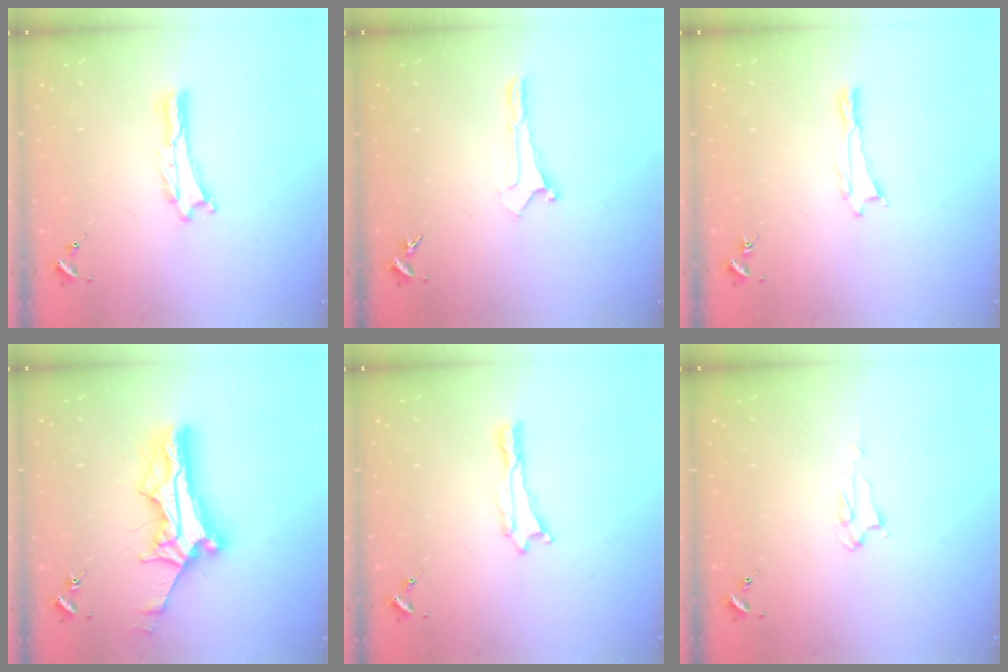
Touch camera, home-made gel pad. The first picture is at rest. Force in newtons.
{"total": 0.0}
{"total": 0.5, "press": 0.5, "slide": 0.2}
{"total": 11.4, "press": 11.4, "slide": 1.0}
{"total": 0.0}
{"total": 2.2, "press": 2.2, "slide": 0.2}